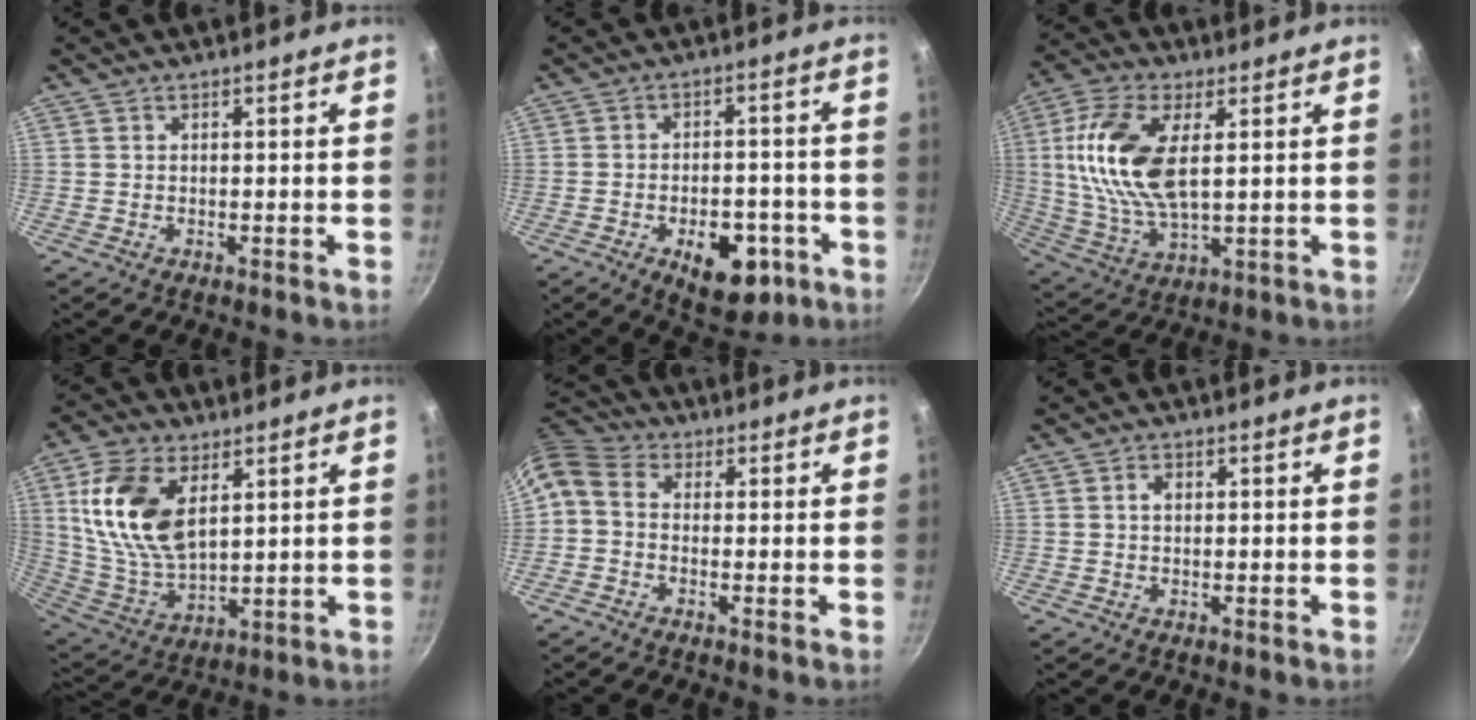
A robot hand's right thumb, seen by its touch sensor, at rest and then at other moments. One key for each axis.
{"total": 11.9, "fx": -4.8, "fy": 6.8, "fz": 8.4, "tx": -0.074, "ty": 0.020, "tz": -0.055}
{"total": 15.9, "fx": 3.2, "fy": 7.8, "fz": 13.5, "tx": -0.269, "ty": -0.003, "tz": 0.061}
{"total": 16.3, "fx": 5.2, "fy": 9.2, "fz": 12.4, "tx": -0.230, "ty": -0.019, "tz": 0.114}
{"total": 6.4, "fx": -0.6, "fy": 4.8, "fz": 4.1, "tx": -0.090, "ty": 0.032, "tz": -0.029}
{"total": 1.6, "fx": 0.3, "fy": 1.1, "fz": 1.1, "tx": -0.016, "ty": 0.005, "tz": 0.004}